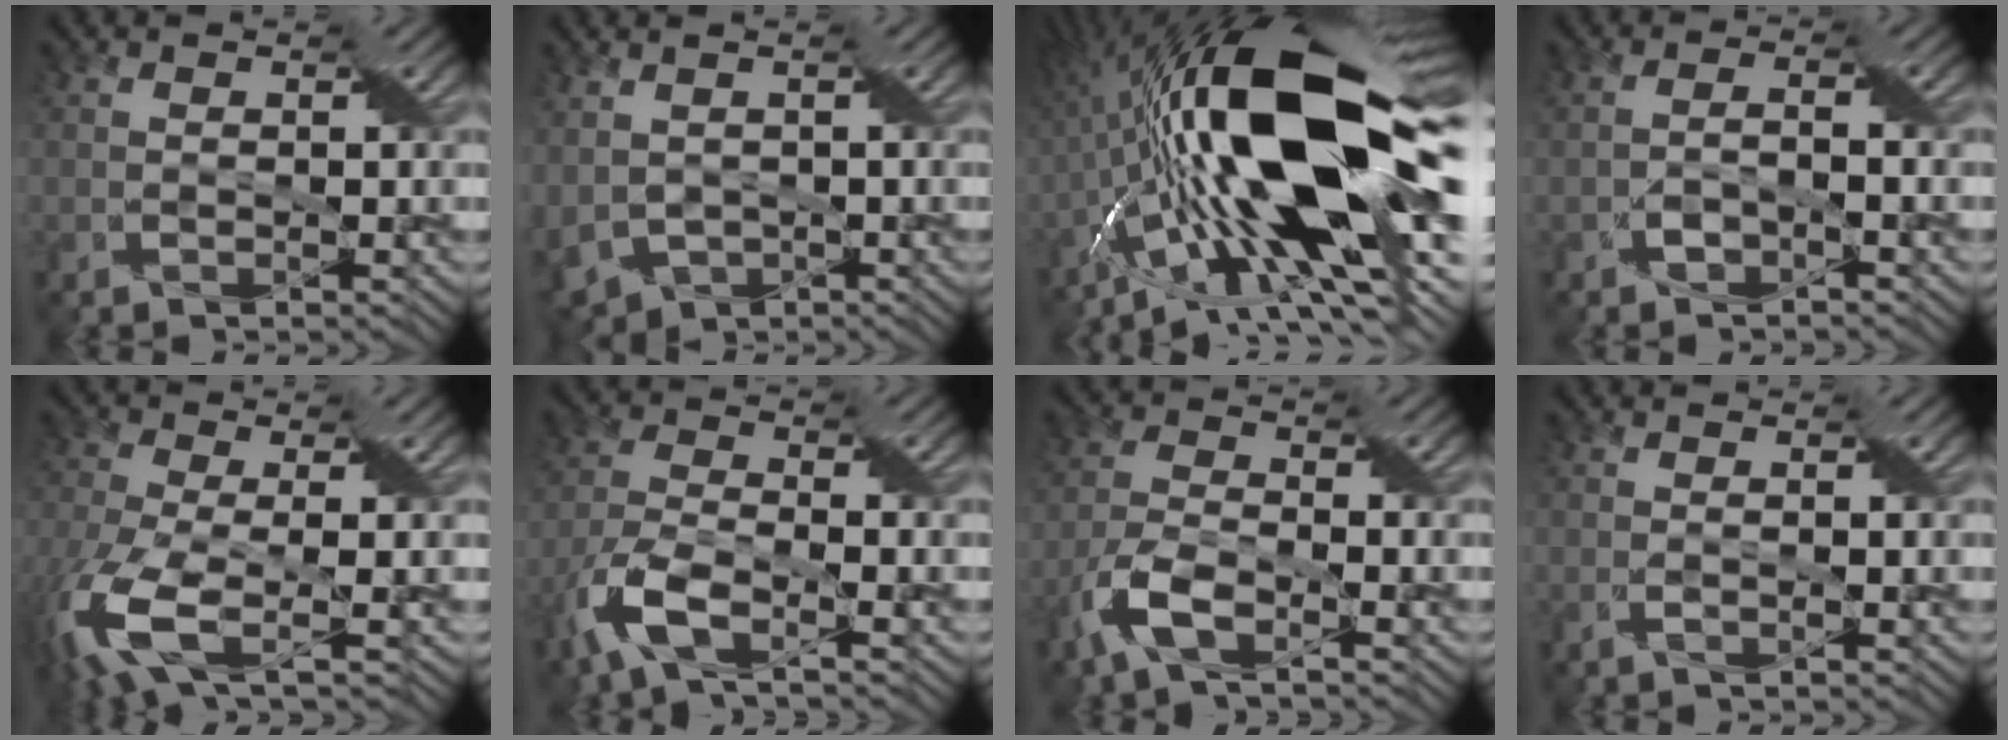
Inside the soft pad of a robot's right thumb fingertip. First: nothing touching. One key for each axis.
{"total": 6.2, "fx": -1.4, "fy": 4.0, "fz": 4.6, "tx": -0.129, "ty": -0.015, "tz": -0.025}
{"total": 22.7, "fx": -0.9, "fy": 8.0, "fz": 21.2, "tx": -0.384, "ty": 0.012, "tz": -0.036}
{"total": 2.1, "fx": -1.3, "fy": 0.6, "fz": 1.7, "tx": -0.034, "ty": 0.009, "tz": -0.028}
{"total": 10.7, "fx": -4.4, "fy": 3.8, "fz": 9.0, "tx": -0.218, "ty": -0.021, "tz": -0.089}
{"total": 7.7, "fx": -4.5, "fy": 2.5, "fz": 5.8, "tx": -0.137, "ty": -0.007, "tz": -0.103}
{"total": 6.1, "fx": -3.6, "fy": 2.0, "fz": 4.5, "tx": -0.109, "ty": -0.007, "tz": -0.083}
{"total": 1.0, "fx": -0.2, "fy": 0.0, "fz": 1.0, "tx": -0.023, "ty": 0.003, "tz": -0.005}